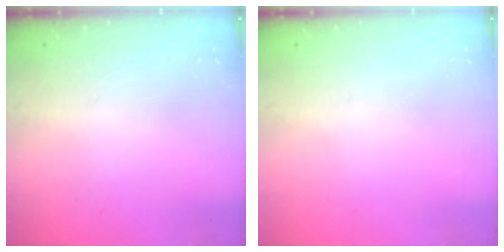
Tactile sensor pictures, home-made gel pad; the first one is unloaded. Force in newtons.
{"total": 0.0}